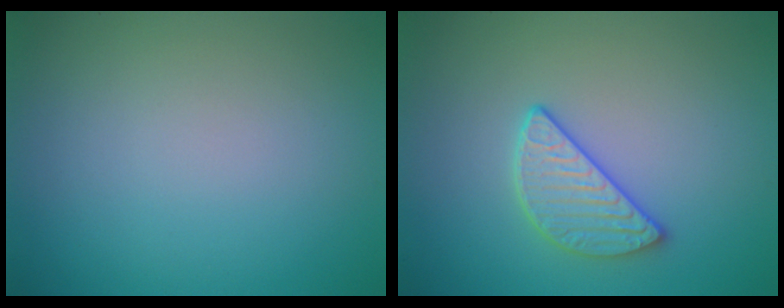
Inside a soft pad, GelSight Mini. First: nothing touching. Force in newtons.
{"total": 2.9, "press": 2.6, "slide": 1.1}